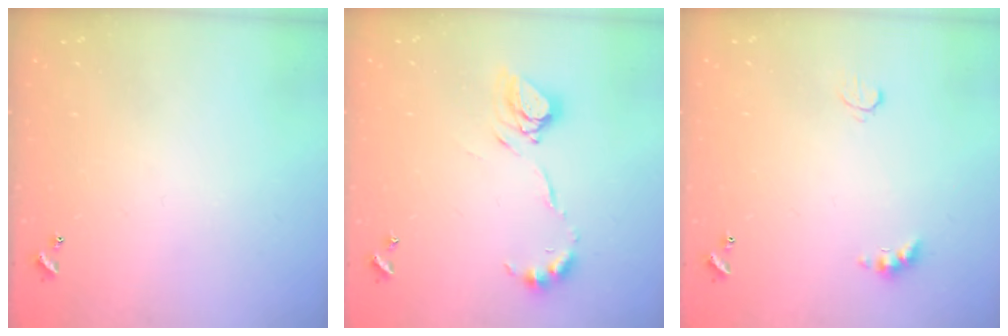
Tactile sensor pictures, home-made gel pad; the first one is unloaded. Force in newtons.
{"total": 9.5, "press": 9.5, "slide": 0.6}
{"total": 5.1, "press": 5.1, "slide": 0.9}